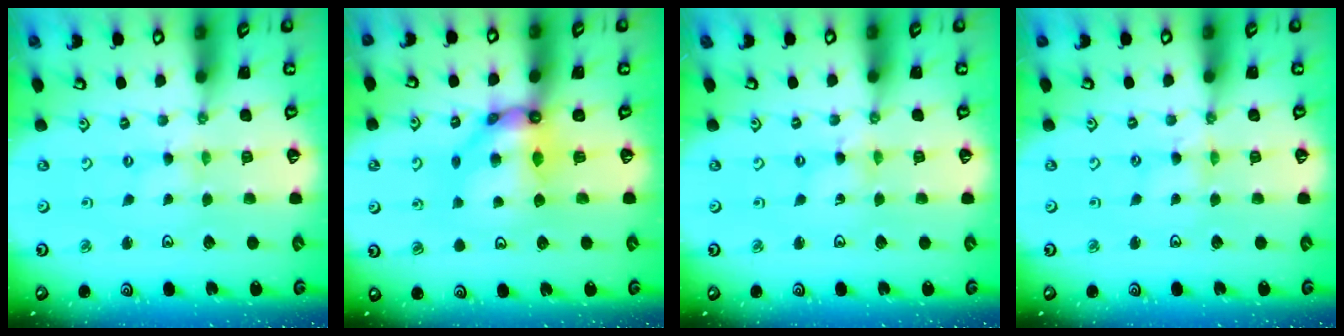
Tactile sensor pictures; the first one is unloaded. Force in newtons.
{"total": 10.1, "press": 10.1, "slide": 1.2}
{"total": 0.9, "press": 0.9, "slide": 0.2}
{"total": 0.7, "press": 0.6, "slide": 0.2}